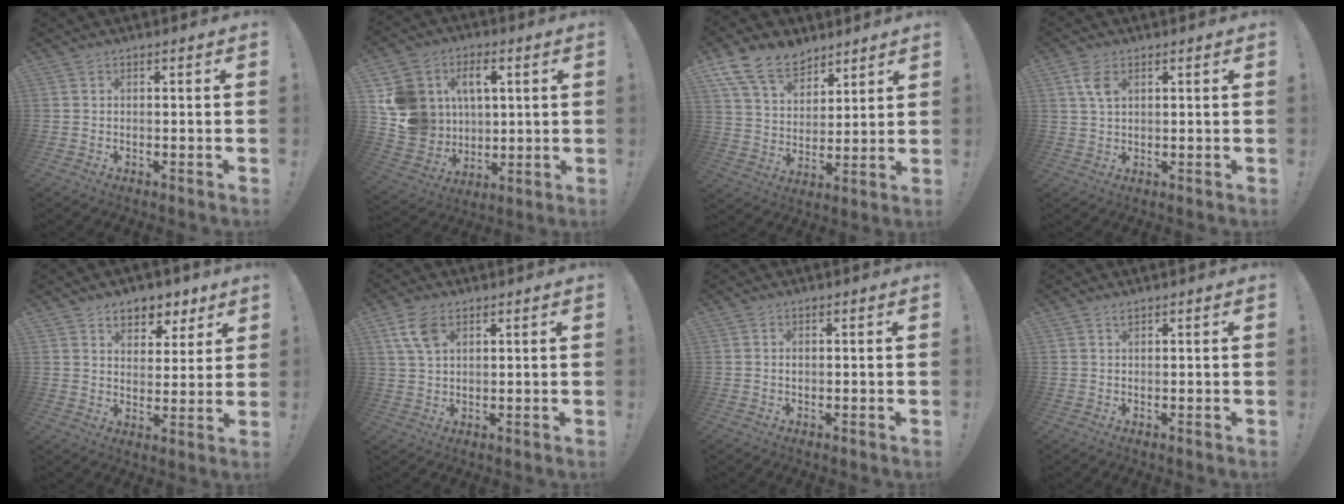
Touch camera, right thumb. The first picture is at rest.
{"total": 16.1, "force": [5.4, 13.7, 6.7], "torque": [-0.130, -0.017, 0.119]}
{"total": 14.3, "force": [10.2, 8.5, 5.4], "torque": [-0.103, -0.064, 0.195]}
{"total": 5.0, "force": [2.1, 2.6, 3.7], "torque": [-0.067, -0.008, 0.035]}
{"total": 7.8, "force": [5.4, 5.0, 2.3], "torque": [-0.020, -0.041, 0.100]}
{"total": 7.3, "force": [3.6, 4.0, 4.9], "torque": [-0.091, -0.008, 0.068]}
{"total": 0.6, "force": [0.0, 0.5, 0.3], "torque": [-0.009, 0.003, 0.000]}
{"total": 0.9, "force": [0.7, 0.2, 0.4], "torque": [-0.004, -0.002, 0.013]}